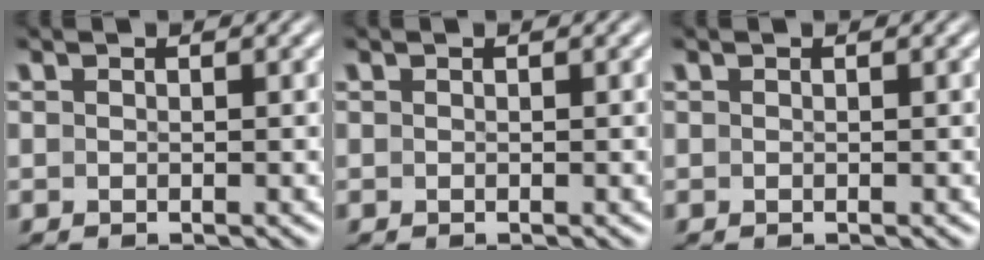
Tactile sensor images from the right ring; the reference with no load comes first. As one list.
[{"total": 0.0}, {"total": 0.0}]